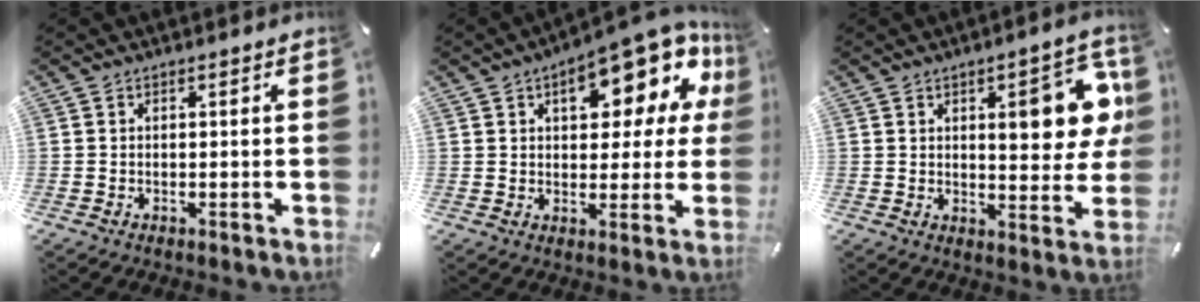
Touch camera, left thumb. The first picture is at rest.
{"total": 17.2, "force": [8.9, 8.1, 12.3], "torque": [-0.147, -0.056, 0.140]}
{"total": 13.6, "force": [3.9, 5.3, 11.9], "torque": [-0.149, -0.009, 0.056]}